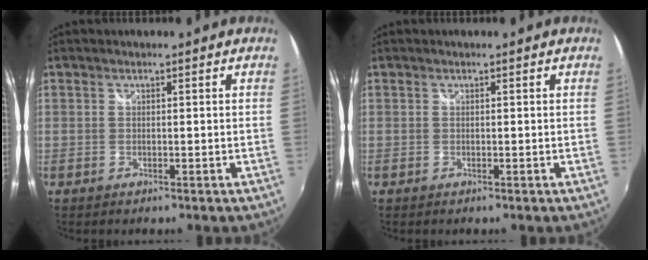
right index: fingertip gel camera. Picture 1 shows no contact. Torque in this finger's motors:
{"motor_torque": [0.00, 0.00, 0.00, 0.00]}